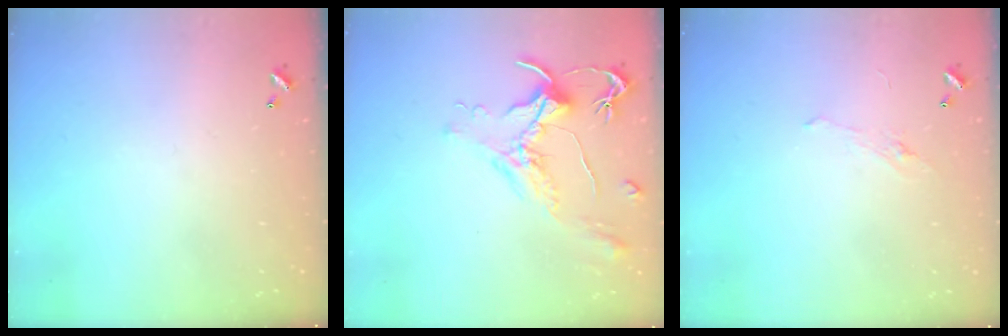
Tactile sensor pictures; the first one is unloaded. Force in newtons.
{"total": 1.6, "press": 1.5, "slide": 0.7}
{"total": 2.2, "press": 2.1, "slide": 0.8}